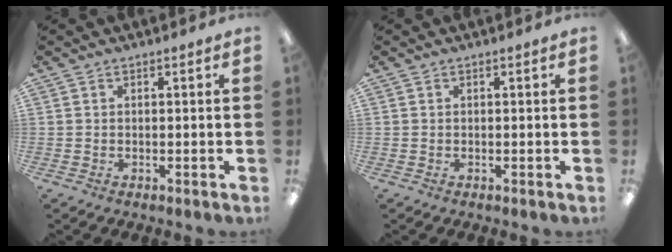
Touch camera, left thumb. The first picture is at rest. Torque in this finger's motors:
{"motor_torque": [-0.04, 0.01, 0.07, -0.08, 0.00]}